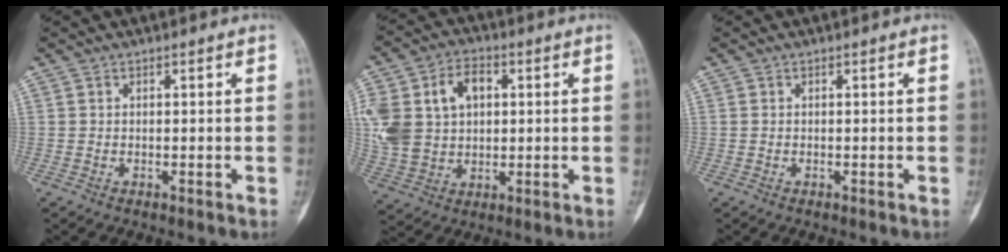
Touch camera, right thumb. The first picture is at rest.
{"total": 17.9, "force": [3.6, 13.1, 11.6], "torque": [-0.239, 0.019, 0.075]}
{"total": 0.0}